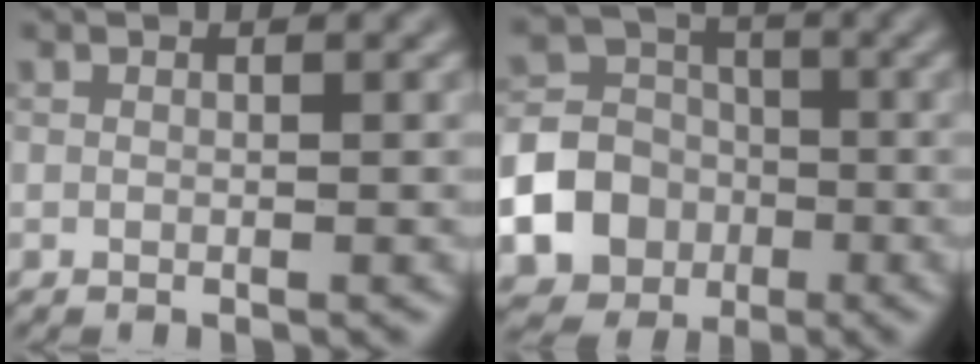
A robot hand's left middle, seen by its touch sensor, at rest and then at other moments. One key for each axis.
{"total": 13.7, "fx": -5.1, "fy": 12.3, "fz": 3.2, "tx": -0.082, "ty": -0.047, "tz": -0.103}